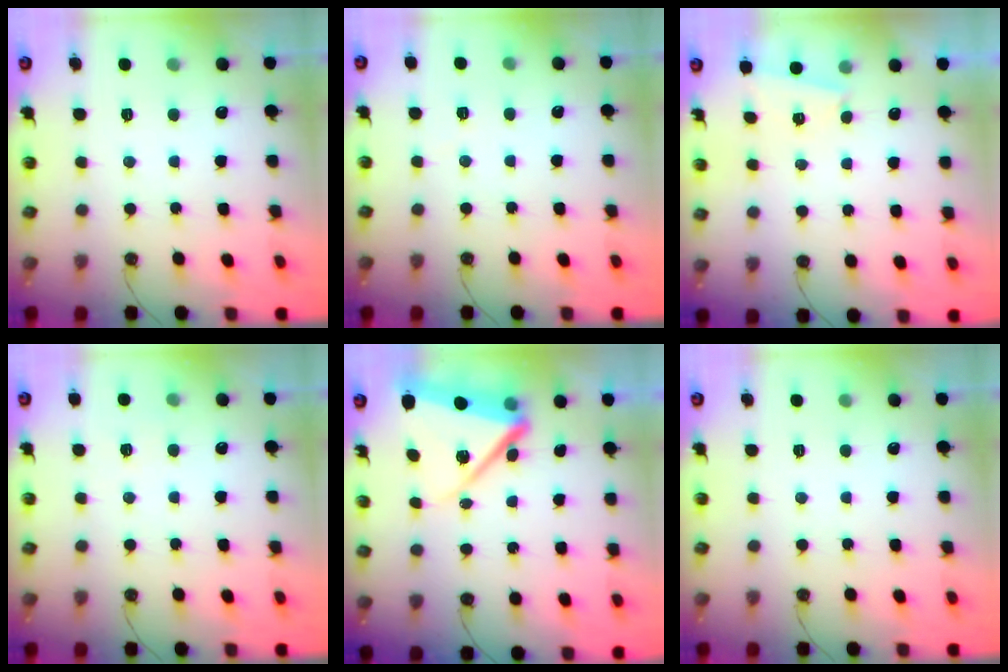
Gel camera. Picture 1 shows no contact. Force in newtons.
{"total": 2.6, "press": 2.5, "slide": 0.7}
{"total": 1.5, "press": 1.4, "slide": 0.5}
{"total": 2.5, "press": 2.4, "slide": 0.4}
{"total": 12.0, "press": 12.0, "slide": 0.6}
{"total": 0.0}